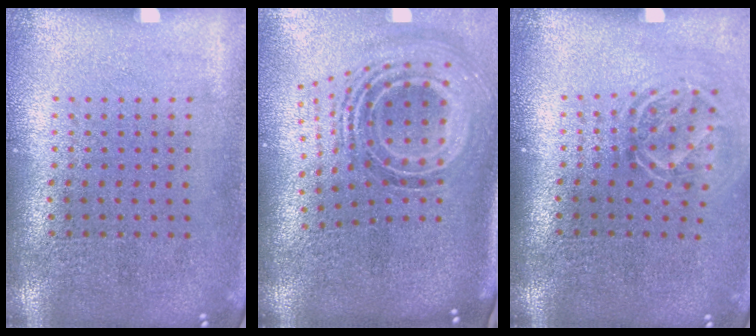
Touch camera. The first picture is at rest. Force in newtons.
{"total": 2.0, "press": 1.4, "slide": 1.3}
{"total": 1.7, "press": 1.2, "slide": 1.2}